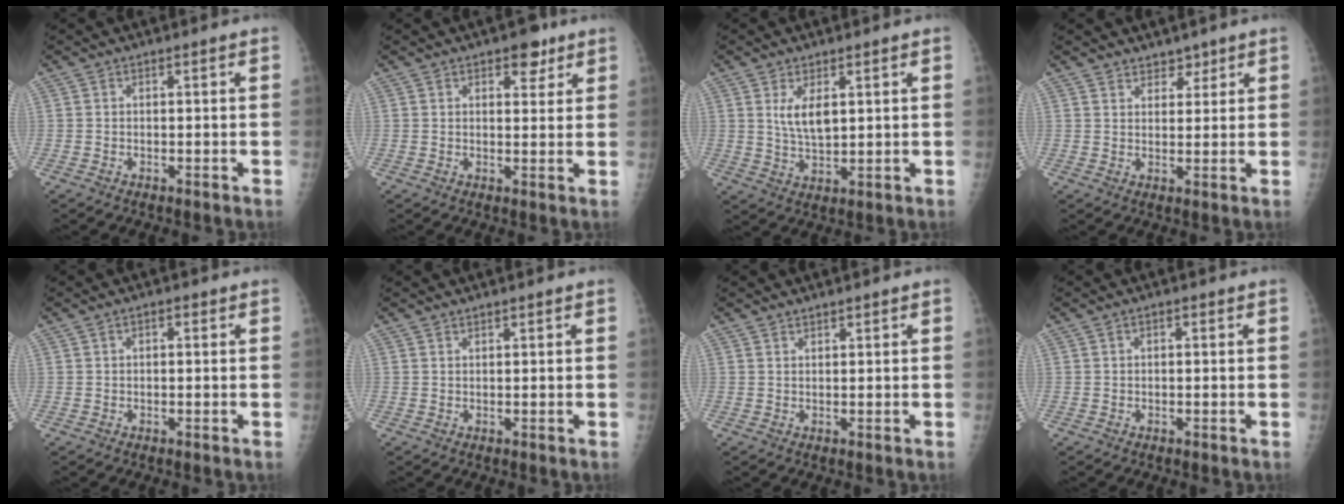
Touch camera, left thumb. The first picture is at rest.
{"total": 4.4, "force": [2.7, 2.4, 2.5], "torque": [-0.009, -0.013, 0.035]}
{"total": 5.2, "force": [1.9, 2.4, 4.2], "torque": [-0.073, -0.017, 0.044]}
{"total": 3.0, "force": [2.5, 1.7, 0.3], "torque": [0.021, -0.017, 0.036]}
{"total": 1.4, "force": [0.6, 0.9, 0.9], "torque": [-0.009, 0.001, 0.007]}
{"total": 0.7, "force": [0.7, 0.1, 0.0], "torque": [0.000, -0.006, 0.013]}
{"total": 0.9, "force": [0.9, 0.2, 0.1], "torque": [0.003, -0.008, 0.017]}
{"total": 0.9, "force": [0.4, 0.5, 0.6], "torque": [-0.006, 0.001, 0.003]}